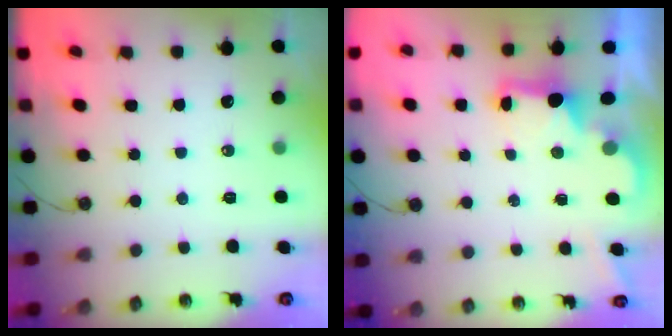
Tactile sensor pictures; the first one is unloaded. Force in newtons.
{"total": 2.1, "press": 2.0, "slide": 0.7}